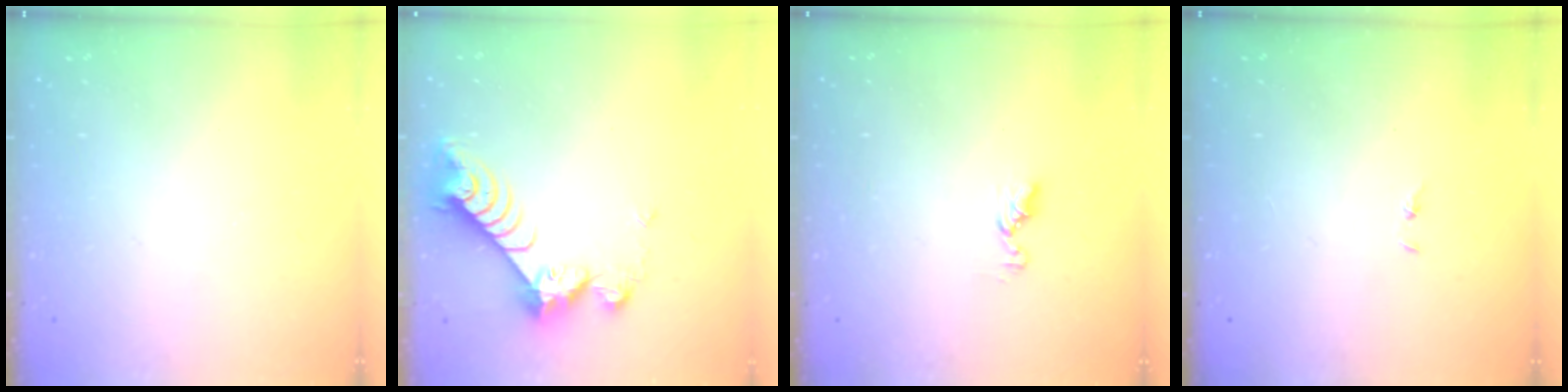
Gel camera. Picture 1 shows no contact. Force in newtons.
{"total": 8.6, "press": 8.5, "slide": 0.7}
{"total": 5.1, "press": 5.1, "slide": 0.6}
{"total": 0.7, "press": 0.7, "slide": 0.1}